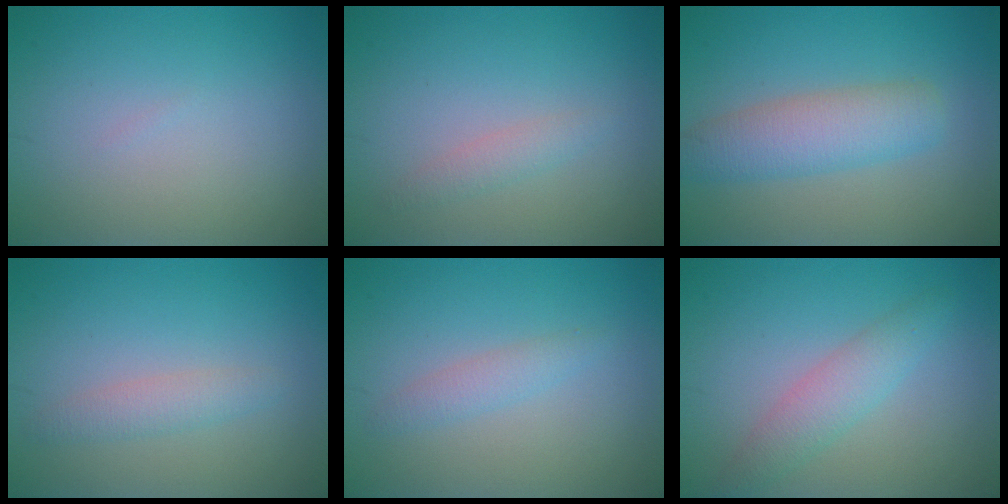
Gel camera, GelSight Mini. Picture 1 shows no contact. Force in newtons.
{"total": 1.3, "press": 1.3, "slide": 0.0}
{"total": 4.5, "press": 4.5, "slide": 0.1}
{"total": 1.8, "press": 1.8, "slide": 0.1}
{"total": 1.5, "press": 1.5, "slide": 0.1}
{"total": 2.8, "press": 2.8, "slide": 0.1}